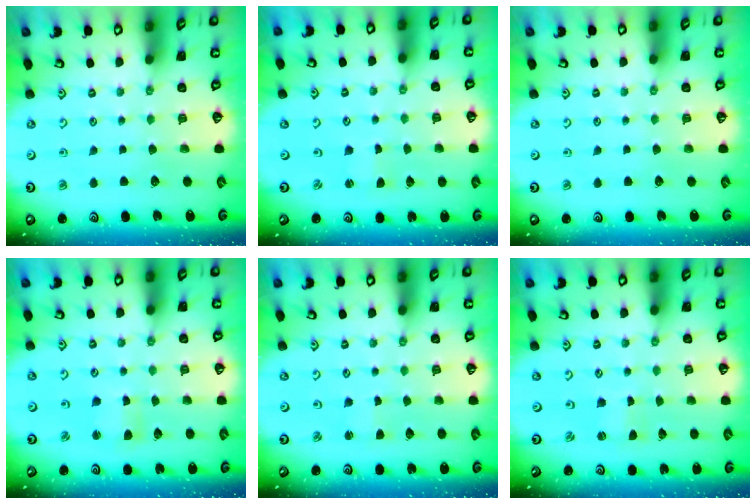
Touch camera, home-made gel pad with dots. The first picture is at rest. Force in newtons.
{"total": 0.9, "press": 0.9, "slide": 0.1}
{"total": 0.0}
{"total": 2.8, "press": 2.8, "slide": 0.3}
{"total": 1.3, "press": 1.3, "slide": 0.2}
{"total": 0.0}